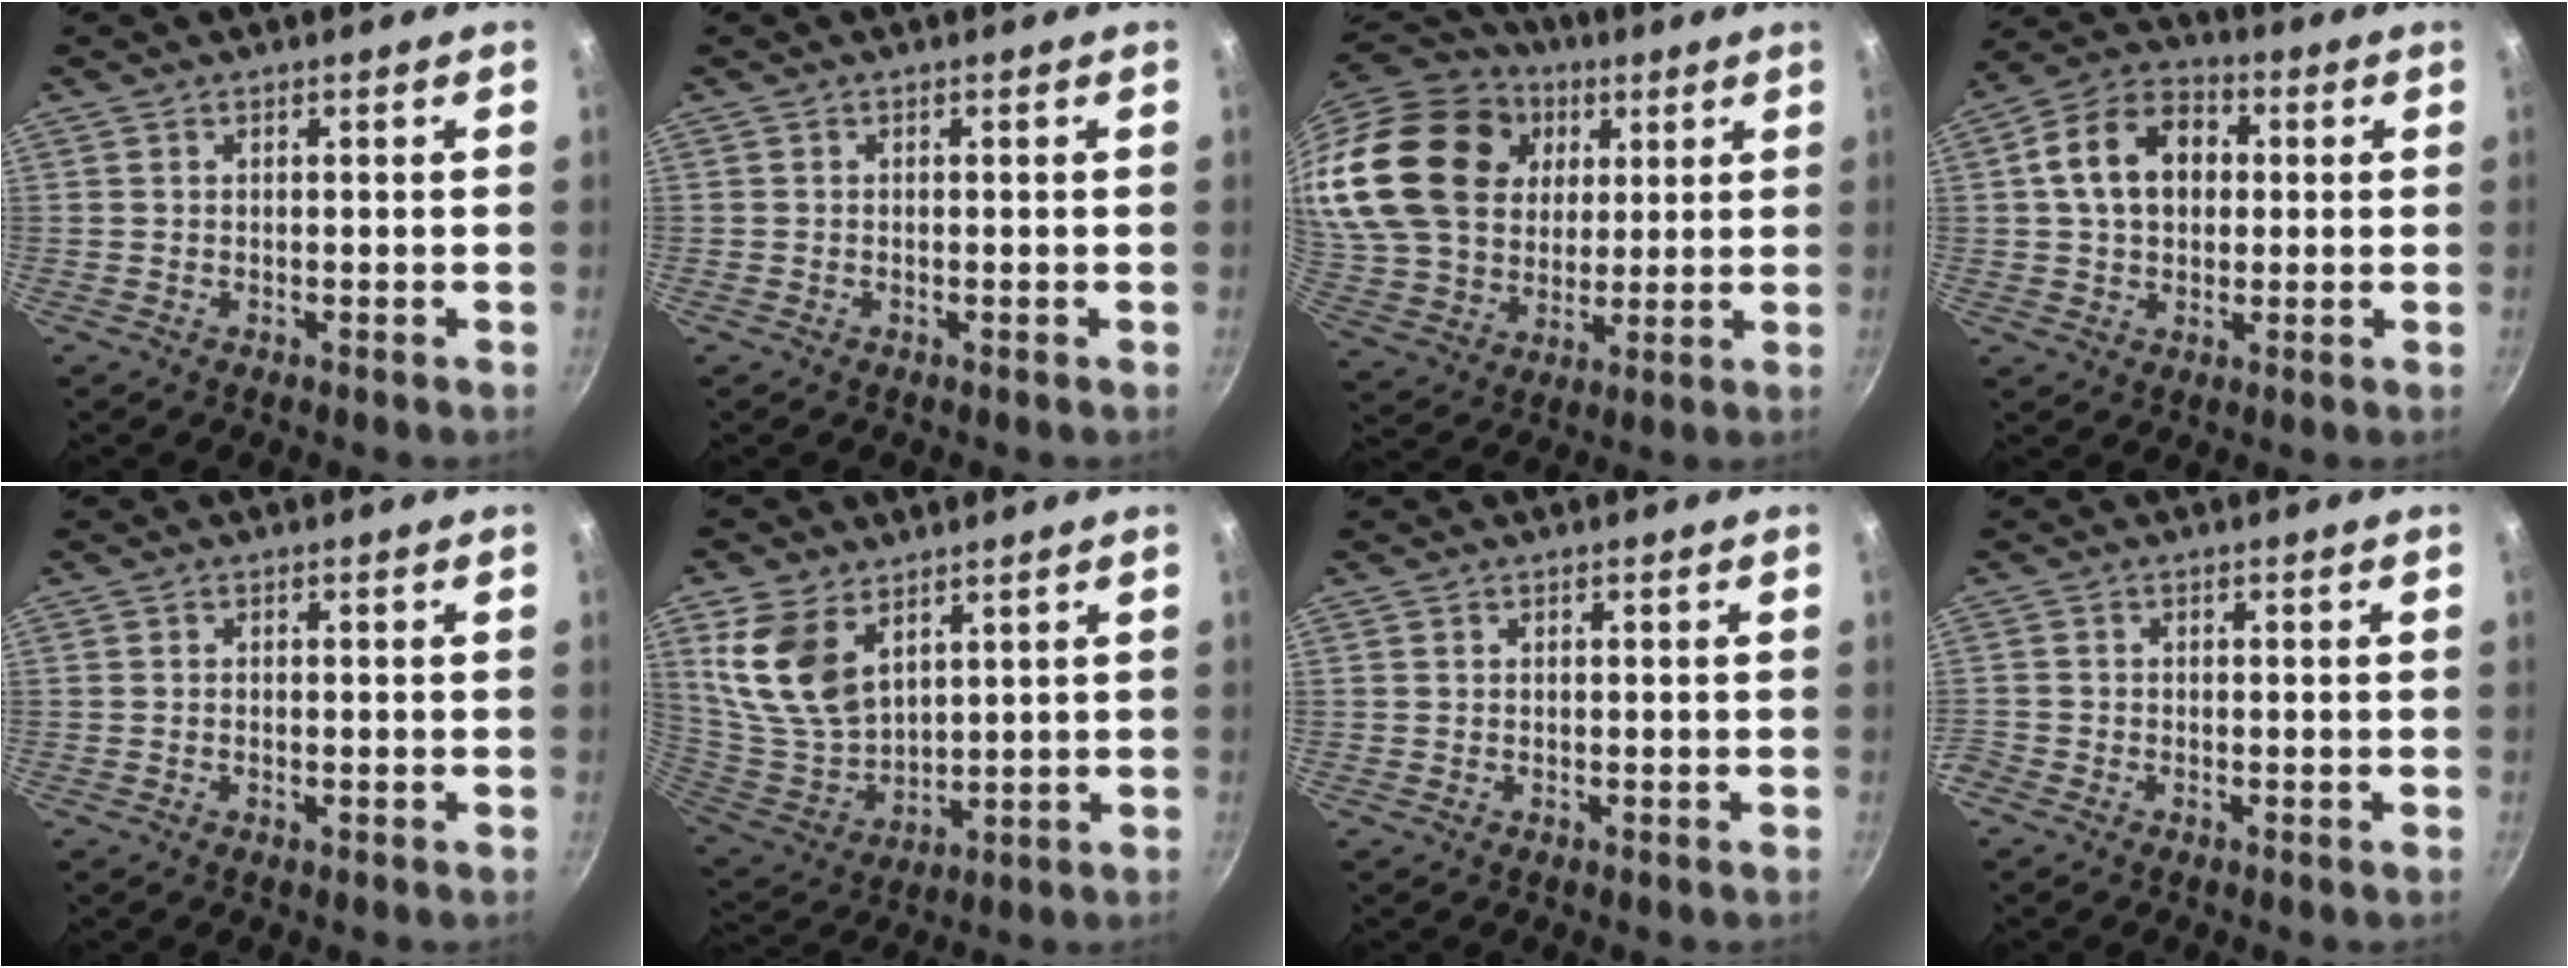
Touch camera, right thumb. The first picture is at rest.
{"total": 0.0}
{"total": 30.4, "force": [9.9, 22.6, 17.8], "torque": [-0.349, 0.010, 0.192]}
{"total": 12.9, "force": [2.1, 9.4, 8.6], "torque": [-0.121, 0.022, 0.020]}
{"total": 0.6, "force": [-0.2, 0.3, 0.5], "torque": [-0.009, 0.002, -0.005]}
{"total": 13.5, "force": [6.3, 8.4, 8.5], "torque": [-0.154, -0.041, 0.141]}
{"total": 0.0}
{"total": 1.2, "force": [-0.8, 0.5, 0.8], "torque": [-0.034, 0.003, -0.021]}